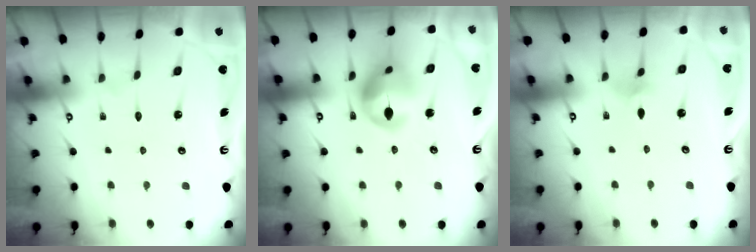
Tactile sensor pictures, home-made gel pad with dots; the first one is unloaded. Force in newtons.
{"total": 14.2, "press": 14.1, "slide": 1.5}
{"total": 2.4, "press": 2.3, "slide": 0.6}